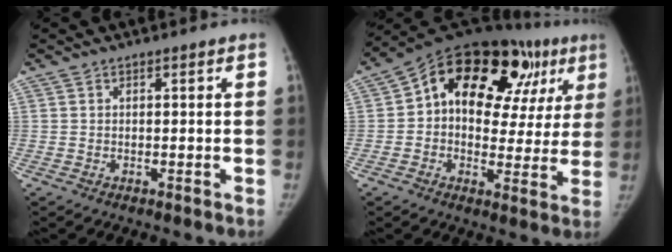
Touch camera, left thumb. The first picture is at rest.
{"total": 23.9, "force": [8.4, 14.5, 17.0], "torque": [-0.203, 0.049, 0.123]}